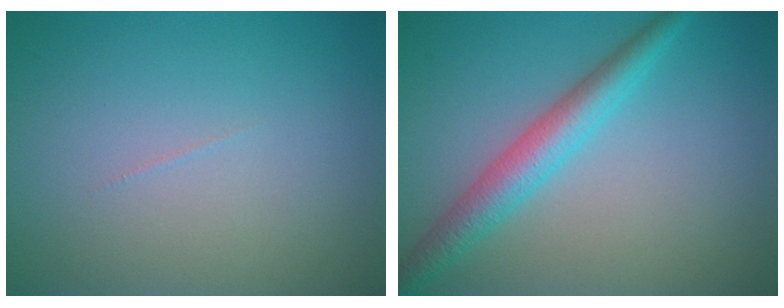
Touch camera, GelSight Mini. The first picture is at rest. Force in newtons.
{"total": 4.1, "press": 4.1, "slide": 0.1}